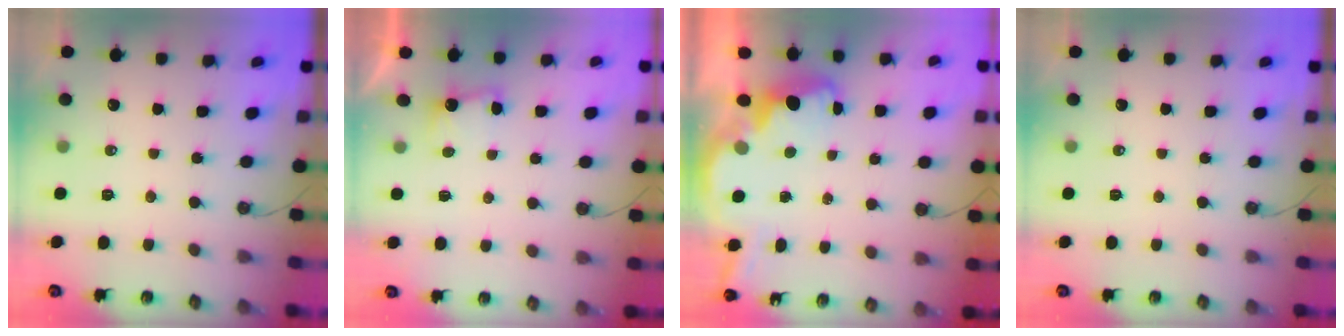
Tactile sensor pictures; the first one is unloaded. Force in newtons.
{"total": 3.7, "press": 3.5, "slide": 1.2}
{"total": 3.9, "press": 3.9, "slide": 0.5}
{"total": 0.0}